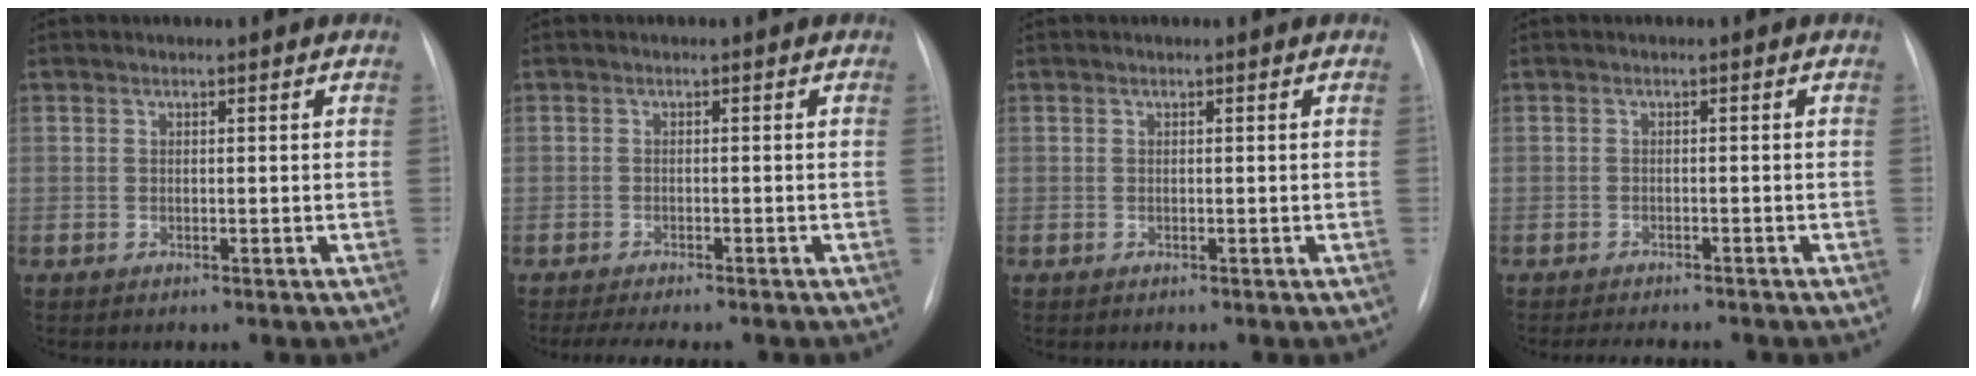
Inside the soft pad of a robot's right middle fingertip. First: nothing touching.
{"total": 7.6, "force": [-6.4, 1.3, 3.8], "torque": [-0.054, -0.006, -0.092]}
{"total": 0.0}
{"total": 5.4, "force": [-4.8, 1.1, 2.0], "torque": [-0.024, -0.004, -0.065]}